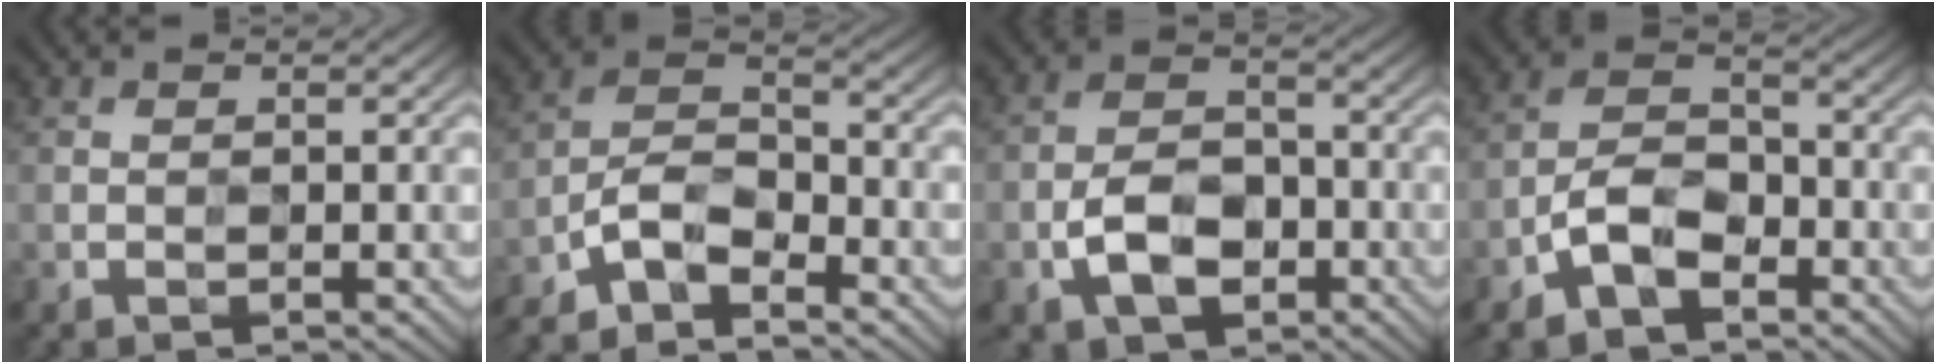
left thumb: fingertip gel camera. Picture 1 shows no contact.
{"total": 7.8, "force": [-5.7, 2.5, 4.7], "torque": [-0.091, 0.002, -0.124]}
{"total": 7.0, "force": [-2.9, 4.5, 4.6], "torque": [-0.089, 0.002, -0.060]}
{"total": 7.4, "force": [-3.9, 3.9, 4.8], "torque": [-0.092, 0.005, -0.090]}